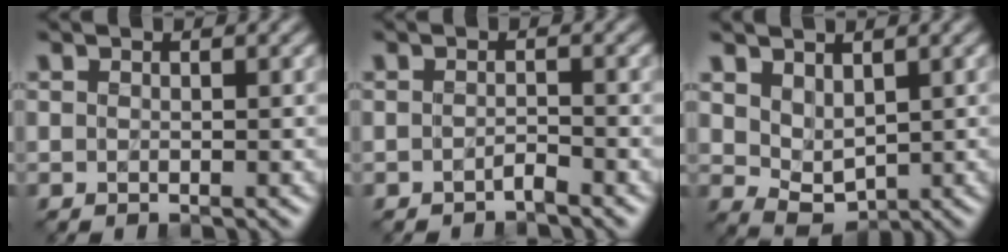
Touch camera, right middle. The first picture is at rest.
{"total": 1.0, "force": [-0.9, 0.0, 0.3], "torque": [-0.005, 0.001, -0.020]}
{"total": 2.6, "force": [1.0, 1.7, 1.7], "torque": [-0.038, -0.012, 0.019]}